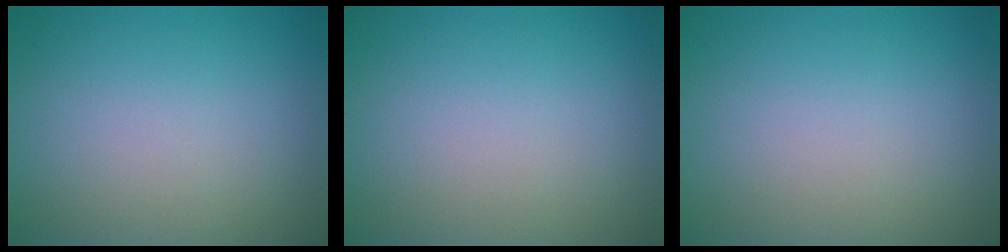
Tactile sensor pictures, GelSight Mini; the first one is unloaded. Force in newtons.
{"total": 0.0}
{"total": 0.0}